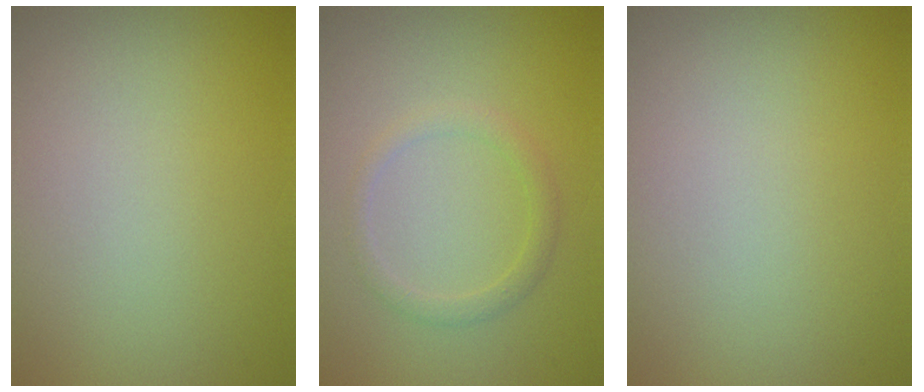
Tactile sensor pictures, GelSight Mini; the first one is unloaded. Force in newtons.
{"total": 1.6, "press": 1.6, "slide": 0.0}
{"total": 0.0}